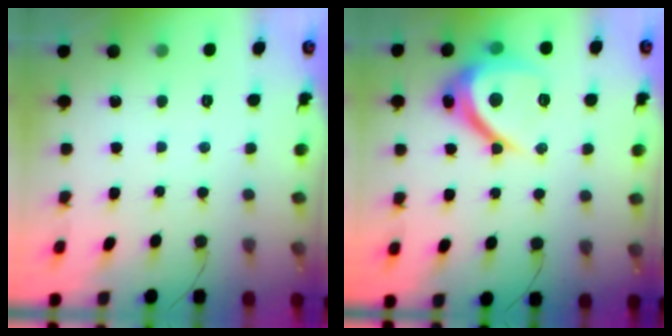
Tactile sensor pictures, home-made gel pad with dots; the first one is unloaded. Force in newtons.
{"total": 12.2, "press": 12.2, "slide": 1.3}